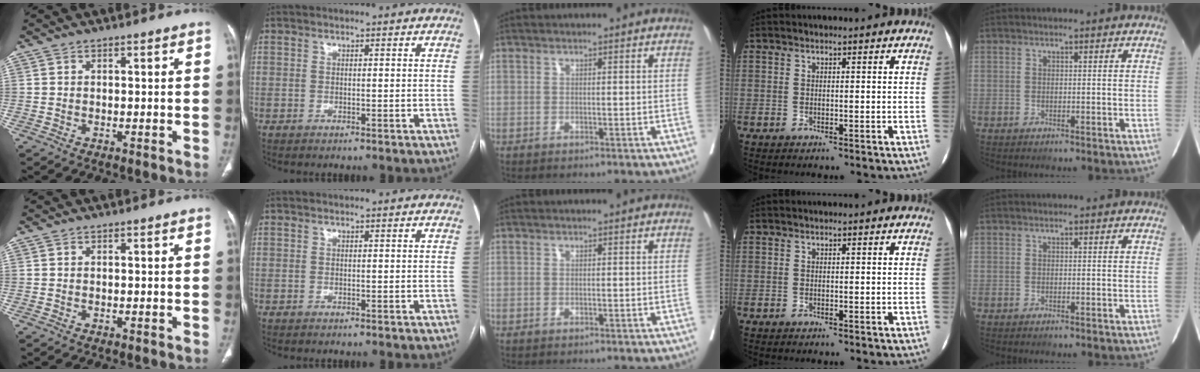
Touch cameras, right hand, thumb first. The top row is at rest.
{}